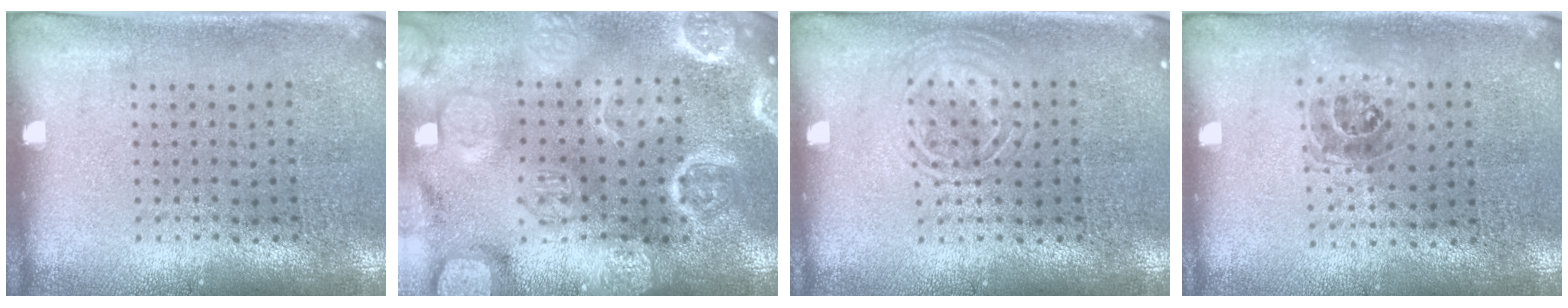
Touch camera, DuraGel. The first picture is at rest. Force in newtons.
{"total": 6.1, "press": 6.1, "slide": 0.8}
{"total": 2.0, "press": 1.9, "slide": 0.3}
{"total": 1.1, "press": 0.9, "slide": 0.6}